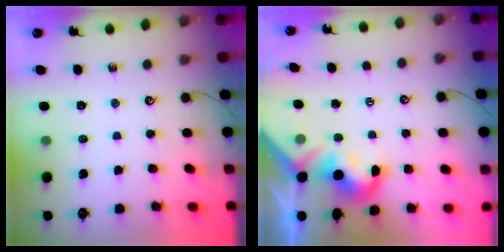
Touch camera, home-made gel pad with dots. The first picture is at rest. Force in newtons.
{"total": 4.8, "press": 4.6, "slide": 1.3}